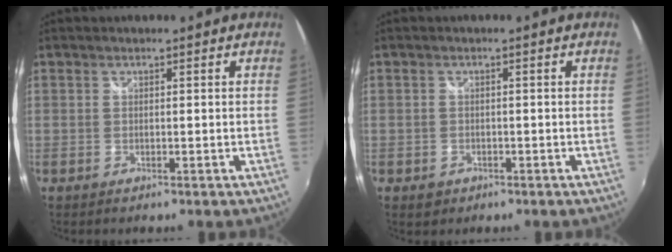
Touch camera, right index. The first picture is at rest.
{"total": 2.4, "force": [-1.2, 2.0, 0.7], "torque": [-0.018, -0.003, -0.015]}